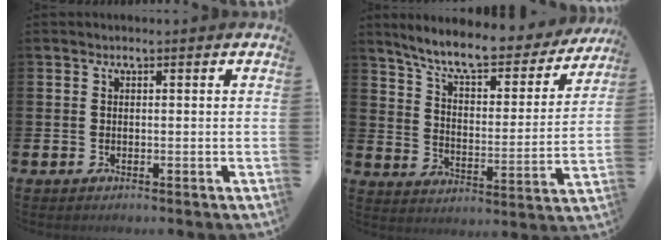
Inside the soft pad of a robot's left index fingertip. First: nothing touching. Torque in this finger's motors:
{"motor_torque": [1.03, -1.11, 0.91, 0.21]}